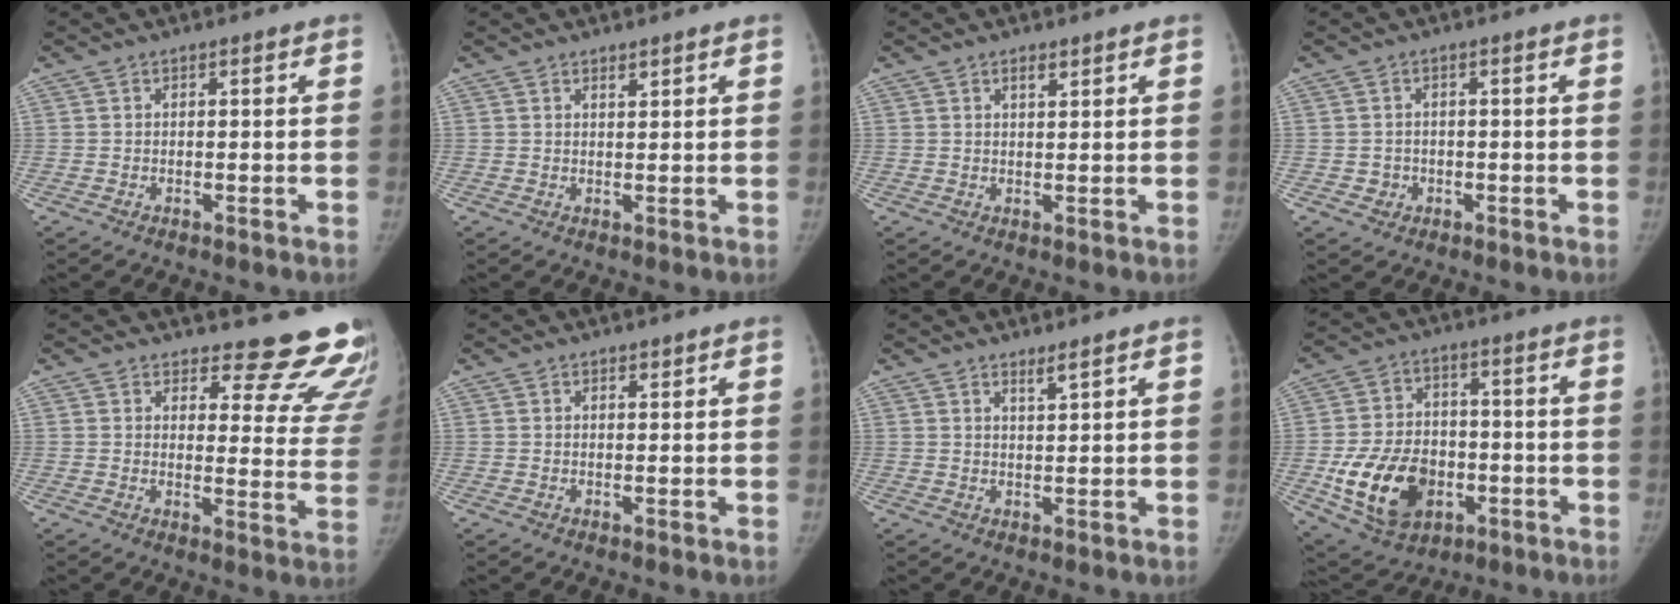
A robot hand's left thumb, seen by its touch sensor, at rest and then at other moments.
{"total": 1.1, "force": [0.9, 0.3, 0.5], "torque": [-0.005, -0.007, 0.016]}
{"total": 1.7, "force": [1.2, 0.6, 1.0], "torque": [-0.012, -0.007, 0.019]}
{"total": 2.2, "force": [-0.7, 2.1, 0.4], "torque": [0.004, 0.007, -0.009]}
{"total": 16.4, "force": [15.4, 4.7, 3.0], "torque": [0.021, -0.156, 0.155]}
{"total": 0.7, "force": [0.6, 0.3, 0.3], "torque": [-0.003, -0.005, 0.009]}
{"total": 1.9, "force": [1.6, 0.0, 1.1], "torque": [-0.018, -0.017, 0.030]}
{"total": 16.3, "force": [-4.3, 11.7, 10.5], "torque": [-0.159, 0.011, -0.060]}